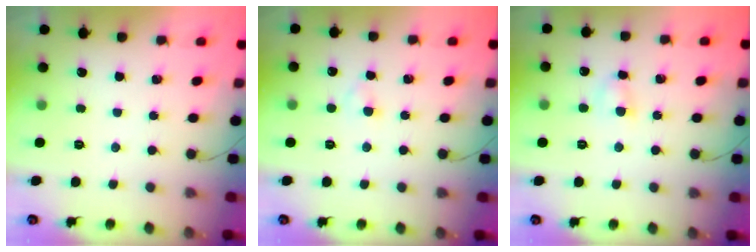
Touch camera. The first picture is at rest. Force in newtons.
{"total": 2.1, "press": 1.9, "slide": 0.9}
{"total": 3.7, "press": 3.5, "slide": 1.3}